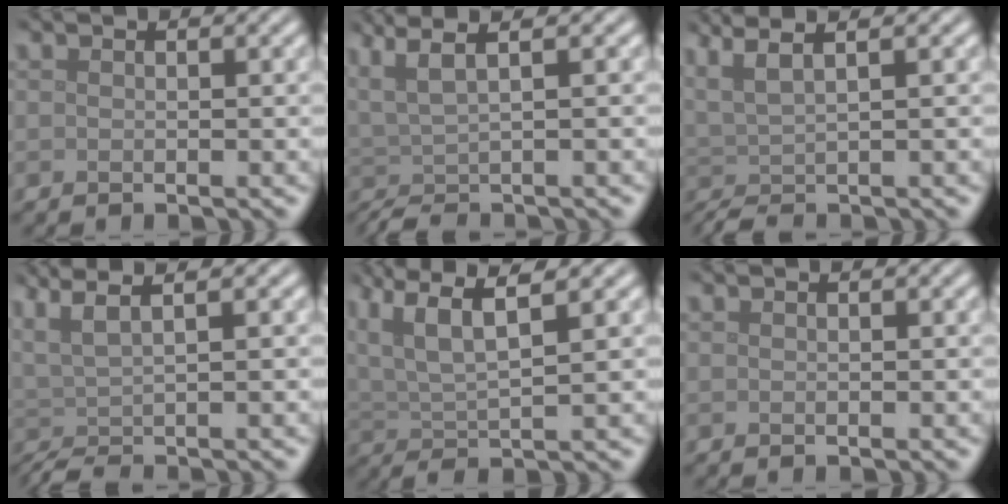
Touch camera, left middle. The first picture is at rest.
{"total": 4.9, "force": [1.5, 1.3, 4.5], "torque": [-0.074, 0.009, 0.020]}
{"total": 4.7, "force": [1.9, 1.4, 4.0], "torque": [-0.063, 0.012, 0.031]}
{"total": 5.1, "force": [1.3, 1.4, 4.7], "torque": [-0.071, 0.008, 0.021]}
{"total": 6.8, "force": [3.9, 1.7, 5.3], "torque": [-0.109, 0.015, 0.075]}
{"total": 0.0}